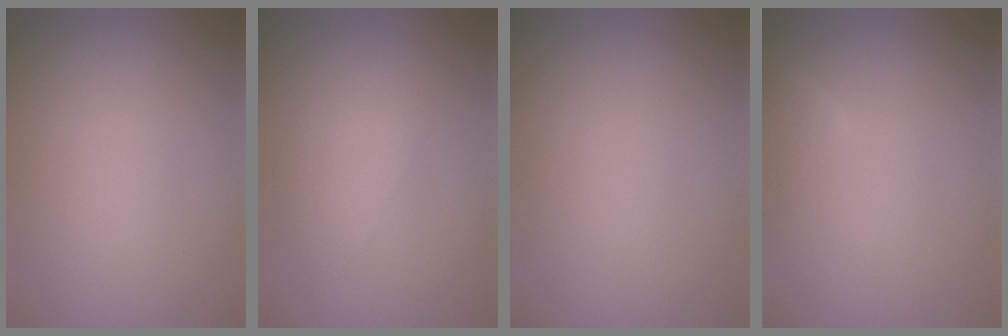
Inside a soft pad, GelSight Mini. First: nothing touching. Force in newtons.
{"total": 2.2, "press": 2.2, "slide": 0.0}
{"total": 0.0}
{"total": 1.7, "press": 1.7, "slide": 0.1}